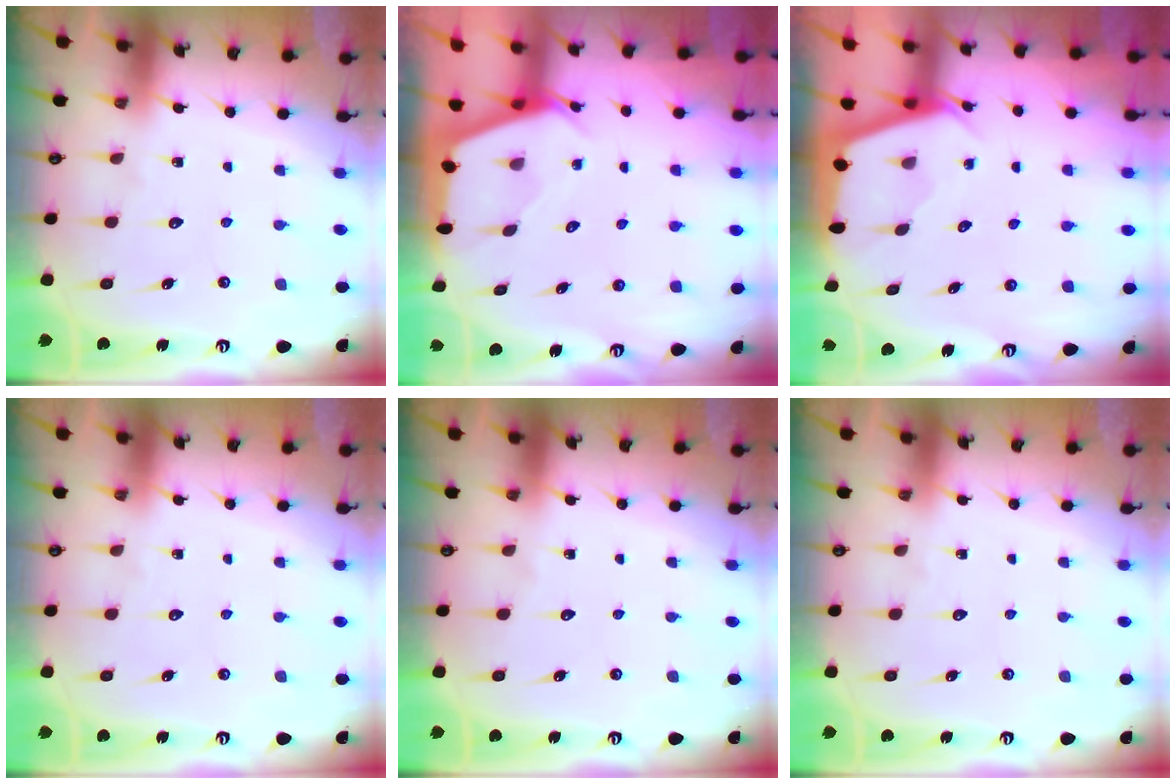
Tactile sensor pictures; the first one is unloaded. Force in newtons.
{"total": 2.5, "press": 2.5, "slide": 0.2}
{"total": 2.0, "press": 2.0, "slide": 0.3}
{"total": 0.0}
{"total": 0.0}
{"total": 0.0}